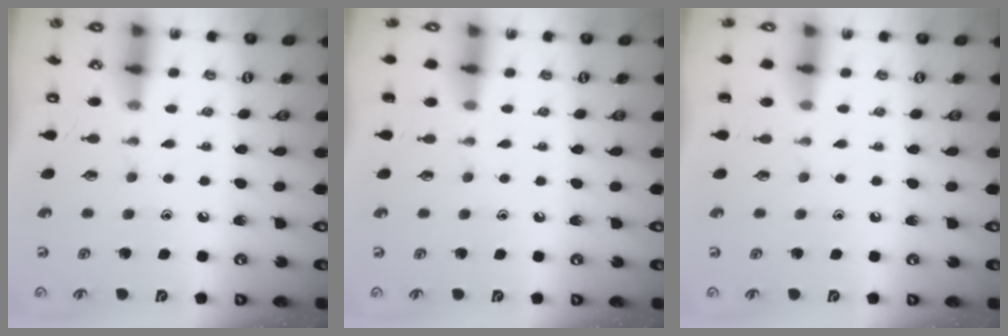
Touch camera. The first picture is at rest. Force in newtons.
{"total": 0.0}
{"total": 0.0}